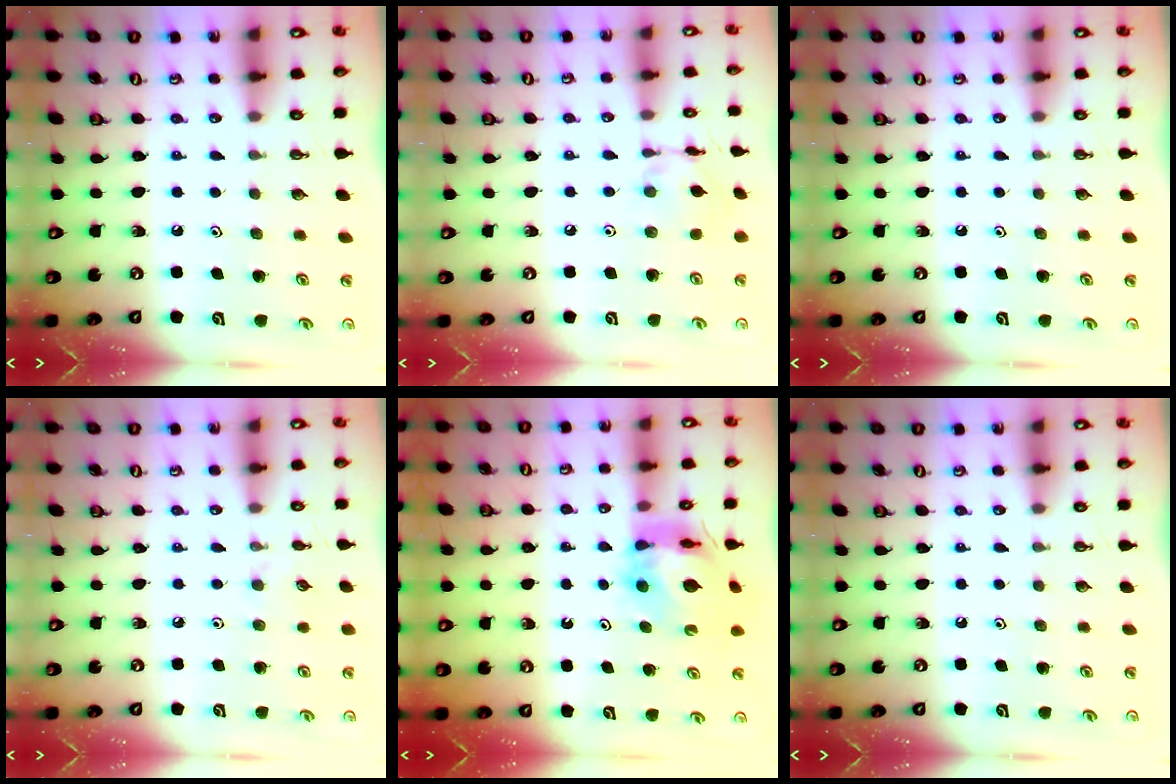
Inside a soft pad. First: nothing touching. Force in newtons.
{"total": 5.2, "press": 5.2, "slide": 0.3}
{"total": 0.0}
{"total": 2.6, "press": 2.6, "slide": 0.4}
{"total": 12.6, "press": 12.6, "slide": 1.5}
{"total": 0.0}